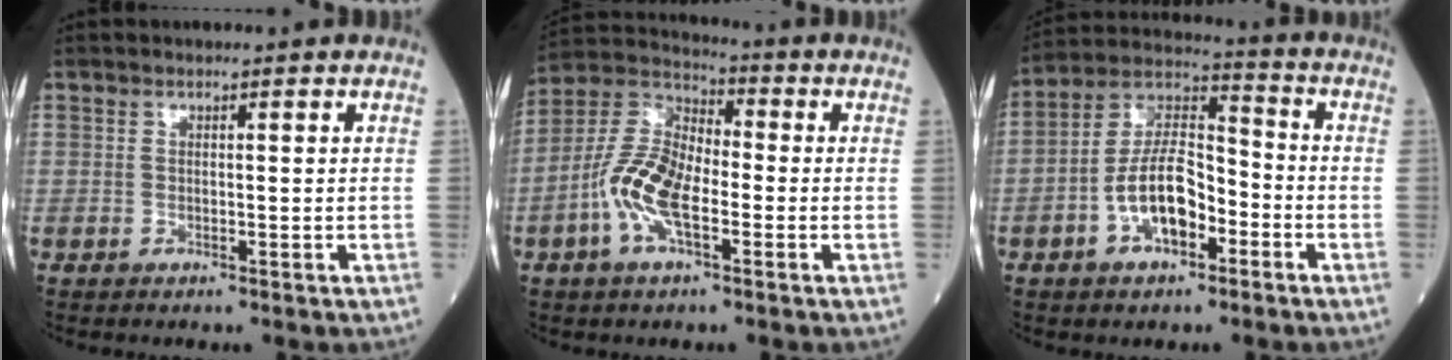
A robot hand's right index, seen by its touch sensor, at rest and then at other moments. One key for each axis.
{"total": 10.9, "fx": -3.3, "fy": 4.4, "fz": 9.5, "tx": -0.213, "ty": 0.013, "tz": -0.073}
{"total": 11.2, "fx": -4.1, "fy": 4.9, "fz": 9.2, "tx": -0.188, "ty": 0.020, "tz": -0.079}